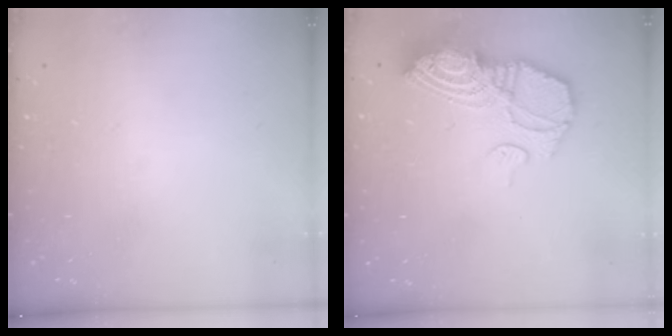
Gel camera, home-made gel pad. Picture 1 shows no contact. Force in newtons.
{"total": 15.3, "press": 15.2, "slide": 1.5}